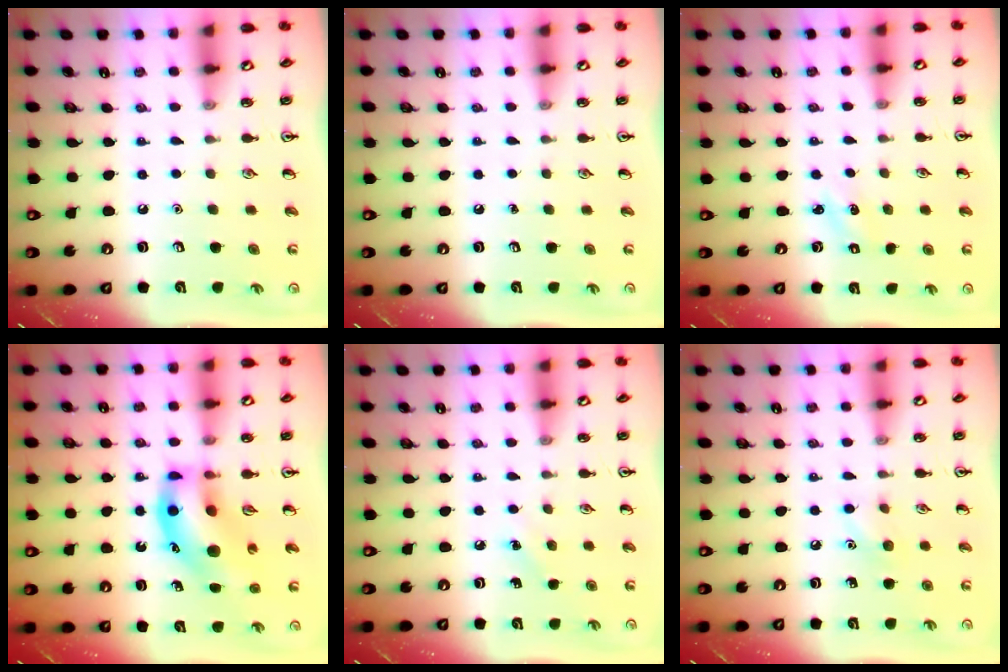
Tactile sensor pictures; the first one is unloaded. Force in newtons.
{"total": 0.0}
{"total": 1.3, "press": 1.2, "slide": 0.4}
{"total": 16.3, "press": 15.9, "slide": 3.6}
{"total": 5.2, "press": 4.9, "slide": 1.7}
{"total": 6.7, "press": 6.4, "slide": 2.0}